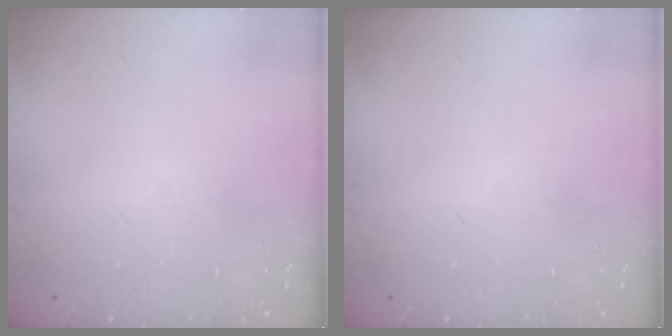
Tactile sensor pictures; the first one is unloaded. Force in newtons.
{"total": 0.0}